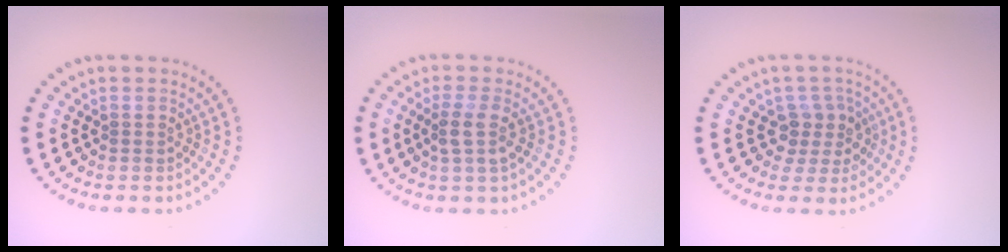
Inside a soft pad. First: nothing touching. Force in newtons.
{"total": 2.0, "press": 1.6, "slide": 1.3}
{"total": 2.7, "press": 2.2, "slide": 1.5}